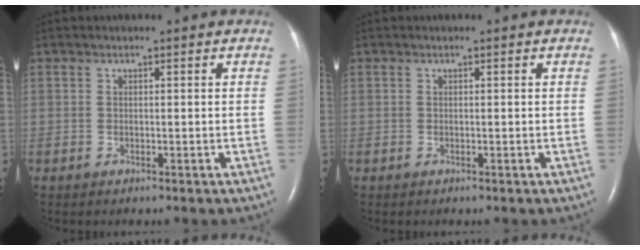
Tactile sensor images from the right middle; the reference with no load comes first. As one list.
[{"total": 0.0}]